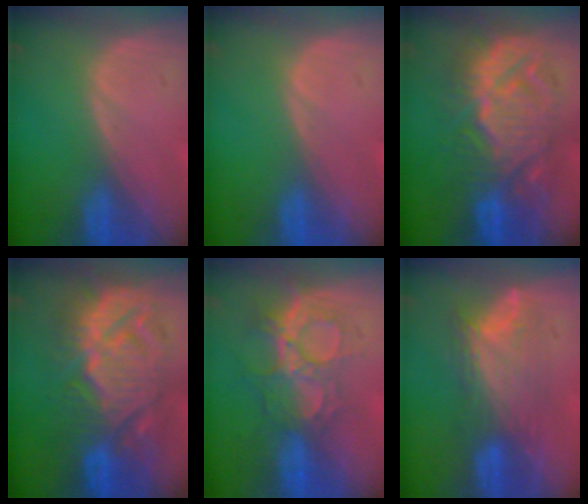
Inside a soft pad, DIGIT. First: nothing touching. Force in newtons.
{"total": 0.0}
{"total": 10.6, "press": 10.6, "slide": 0.7}
{"total": 12.0, "press": 11.9, "slide": 1.0}
{"total": 9.4, "press": 8.0, "slide": 5.0}
{"total": 7.0, "press": 6.7, "slide": 1.9}